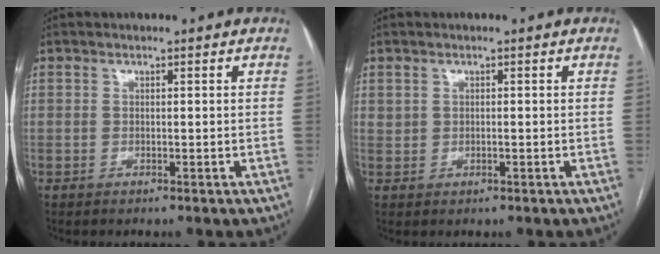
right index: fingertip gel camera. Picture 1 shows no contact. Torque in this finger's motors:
{"motor_torque": [-0.06, 0.00, 0.00, 0.00]}